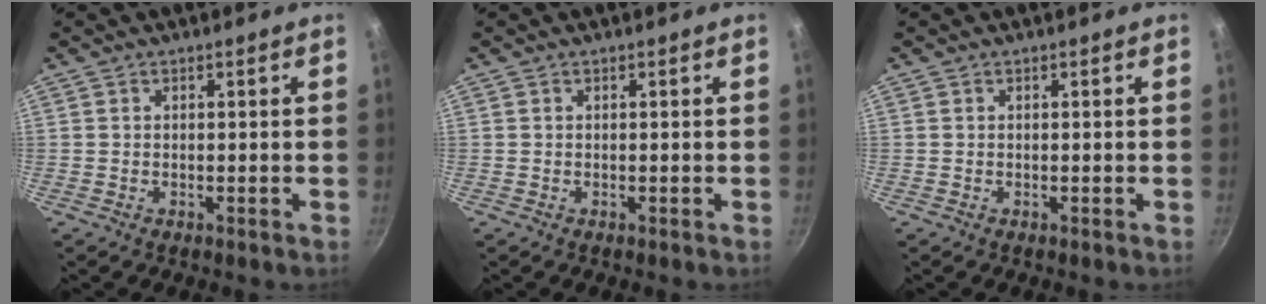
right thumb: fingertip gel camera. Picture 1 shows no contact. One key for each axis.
{"total": 0.0}
{"total": 0.0}